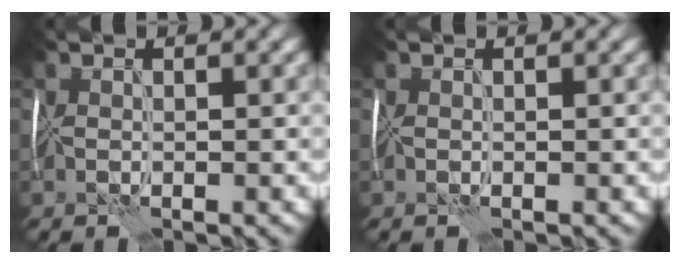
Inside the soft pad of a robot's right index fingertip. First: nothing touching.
{"total": 0.0}